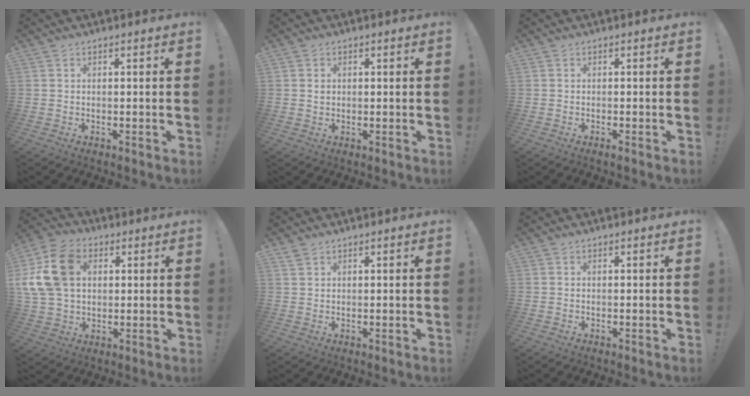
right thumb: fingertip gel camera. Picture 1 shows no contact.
{"total": 0.9, "force": [0.0, 0.9, -0.1], "torque": [0.010, 0.000, -0.001]}
{"total": 0.9, "force": [-0.7, -0.2, 0.6], "torque": [-0.016, 0.001, -0.010]}
{"total": 18.1, "force": [4.6, 13.3, 11.3], "torque": [-0.219, -0.003, 0.091]}
{"total": 1.5, "force": [1.2, 0.6, 0.7], "torque": [-0.007, -0.005, 0.021]}
{"total": 0.0}